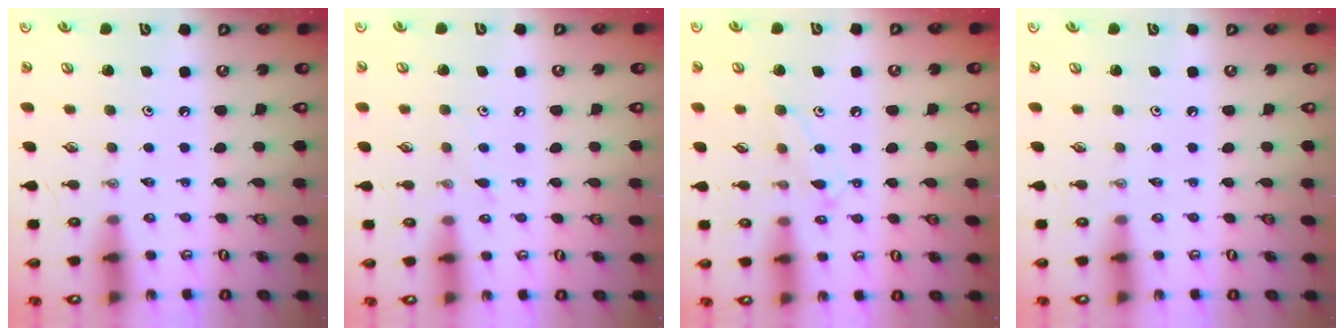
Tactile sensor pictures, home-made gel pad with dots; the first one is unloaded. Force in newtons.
{"total": 6.7, "press": 6.7, "slide": 0.7}
{"total": 8.8, "press": 8.7, "slide": 0.6}
{"total": 0.0}